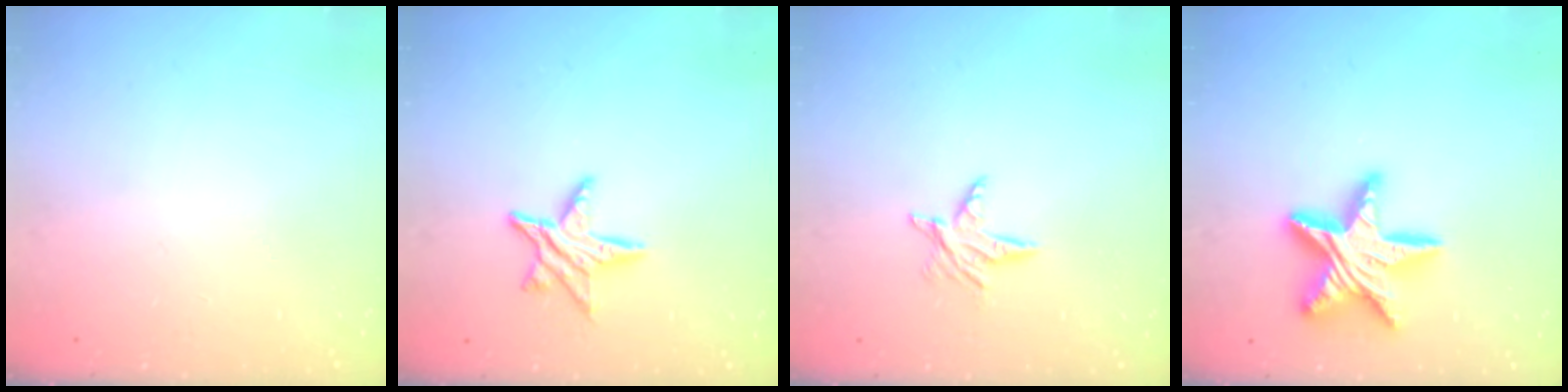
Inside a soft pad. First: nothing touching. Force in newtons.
{"total": 8.9, "press": 8.9, "slide": 0.5}
{"total": 5.6, "press": 5.6, "slide": 0.4}
{"total": 18.2, "press": 18.1, "slide": 1.9}